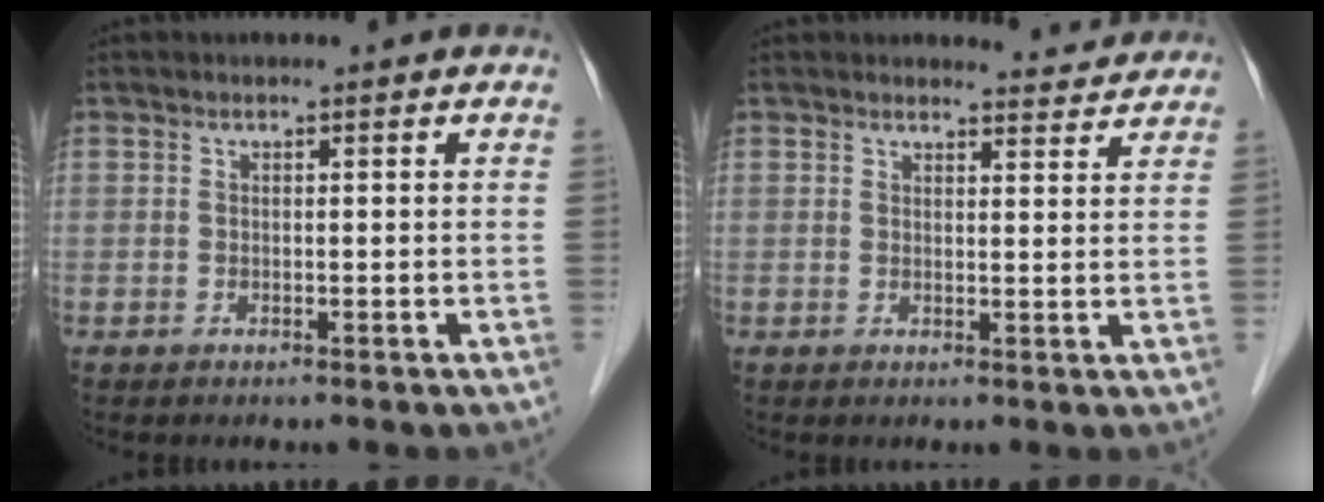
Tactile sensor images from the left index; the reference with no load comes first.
{"total": 3.3, "force": [3.2, 0.5, -0.4], "torque": [-0.002, -0.006, 0.034]}